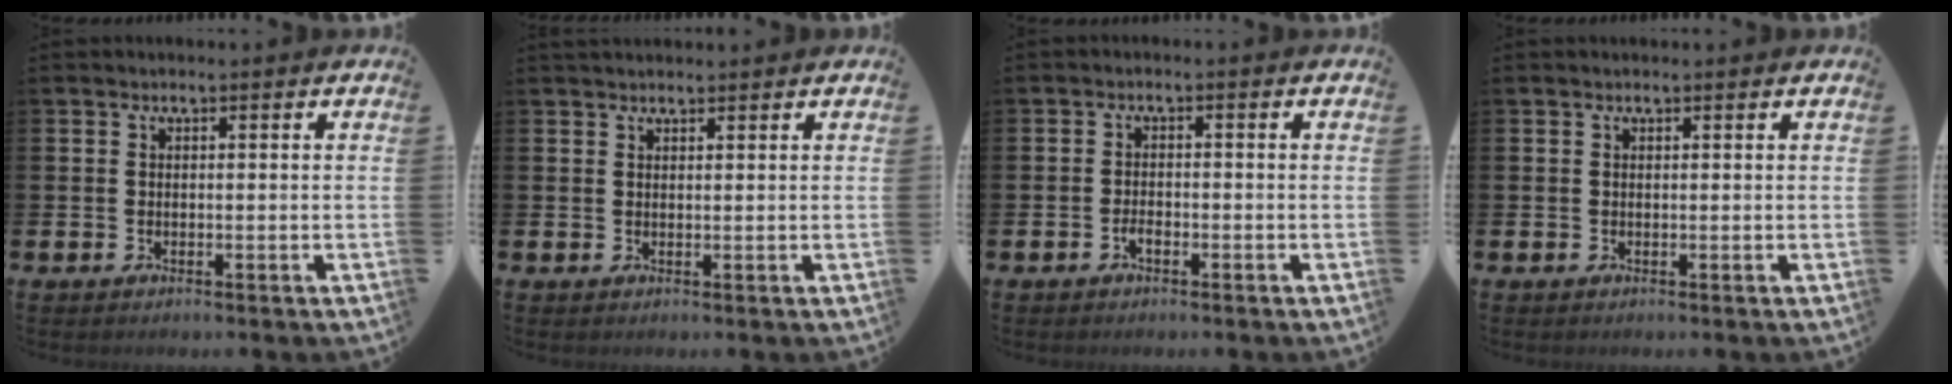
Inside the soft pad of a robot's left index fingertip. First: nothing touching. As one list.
[{"total": 1.4, "force": [1.3, 0.4, 0.2], "torque": [0.010, -0.002, 0.021]}, {"total": 1.4, "force": [-0.8, 0.7, 1.0], "torque": [-0.022, 0.001, -0.014]}, {"total": 0.0}]